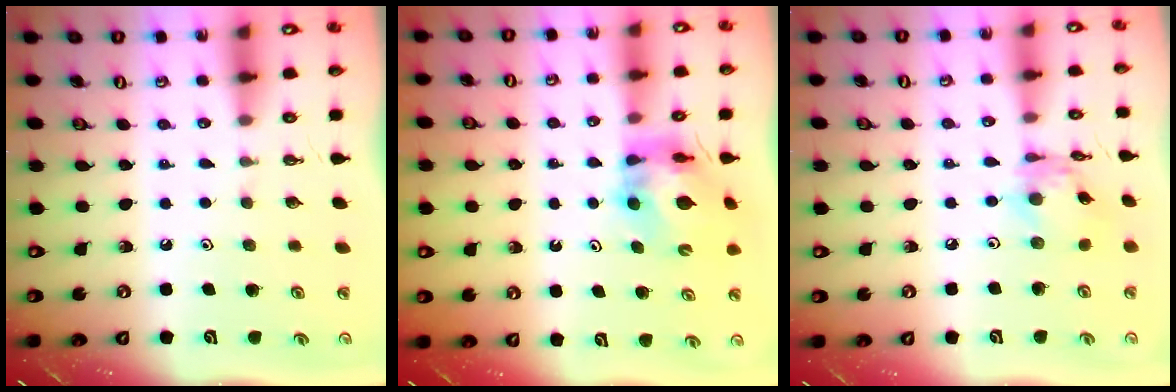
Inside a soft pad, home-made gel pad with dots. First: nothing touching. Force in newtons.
{"total": 10.4, "press": 10.3, "slide": 1.2}
{"total": 8.3, "press": 8.3, "slide": 0.5}